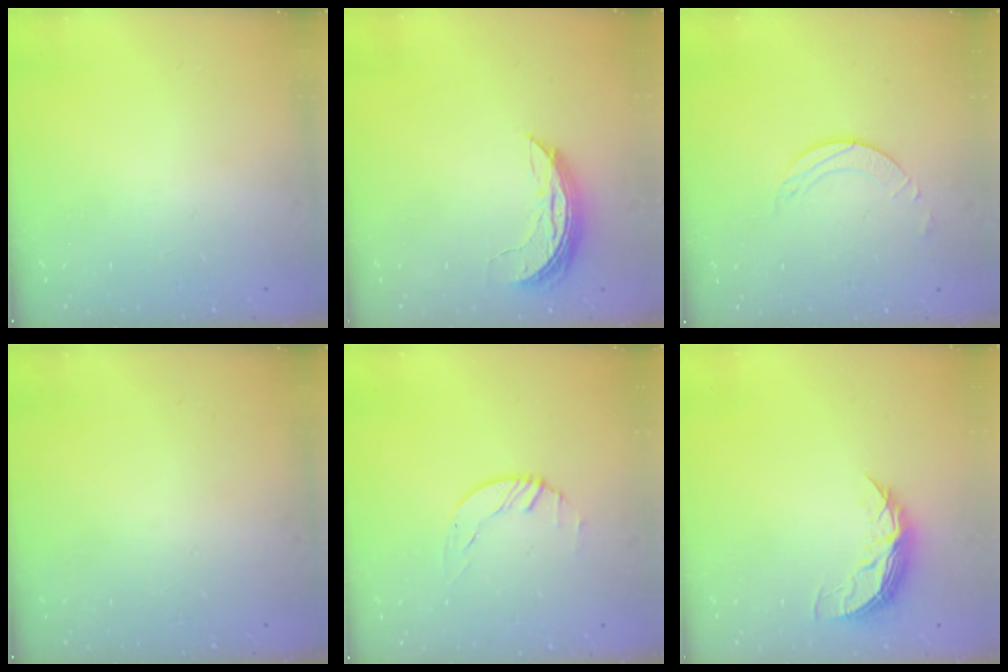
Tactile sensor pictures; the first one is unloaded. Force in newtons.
{"total": 7.2, "press": 7.2, "slide": 0.7}
{"total": 2.0, "press": 1.9, "slide": 0.3}
{"total": 0.0}
{"total": 1.7, "press": 1.7, "slide": 0.1}
{"total": 7.9, "press": 7.8, "slide": 0.6}